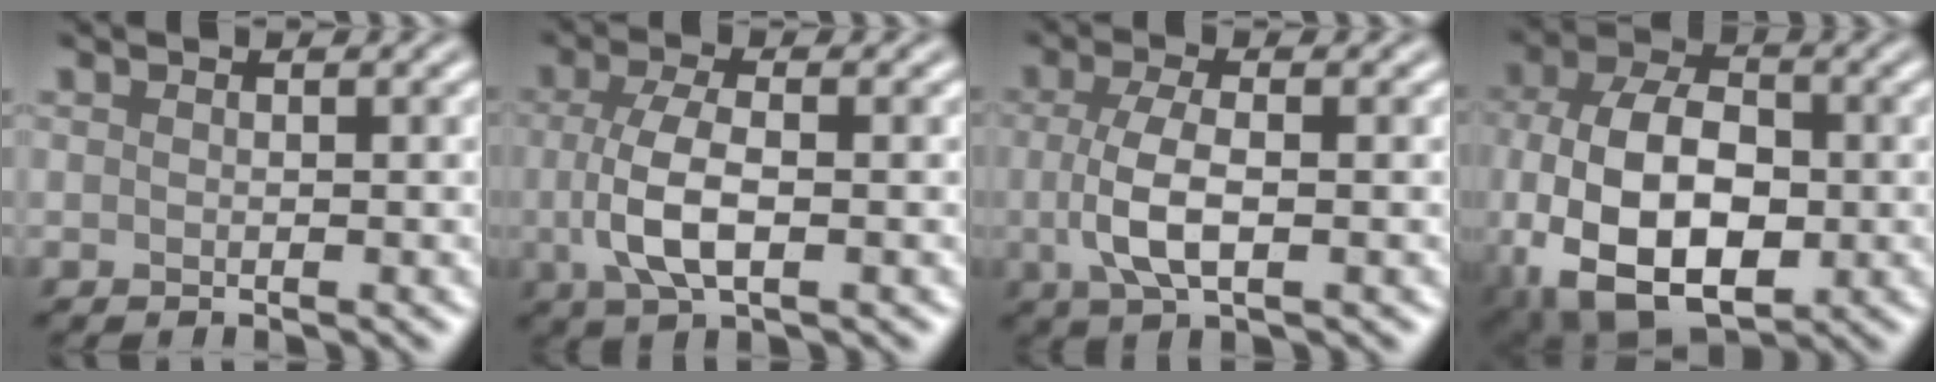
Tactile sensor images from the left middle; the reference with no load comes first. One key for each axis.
{"total": 4.8, "fx": -0.3, "fy": 2.0, "fz": 4.4, "tx": -0.103, "ty": -0.001, "tz": -0.010}
{"total": 4.3, "fx": -0.2, "fy": 1.7, "fz": 3.9, "tx": -0.091, "ty": -0.002, "tz": -0.007}
{"total": 12.5, "fx": -2.6, "fy": 7.8, "fz": 9.4, "tx": -0.195, "ty": -0.021, "tz": -0.046}